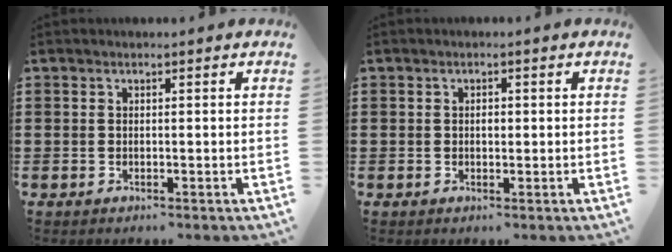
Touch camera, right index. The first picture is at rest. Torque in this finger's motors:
{"motor_torque": [0.36, 0.23, 0.01, 0.01]}